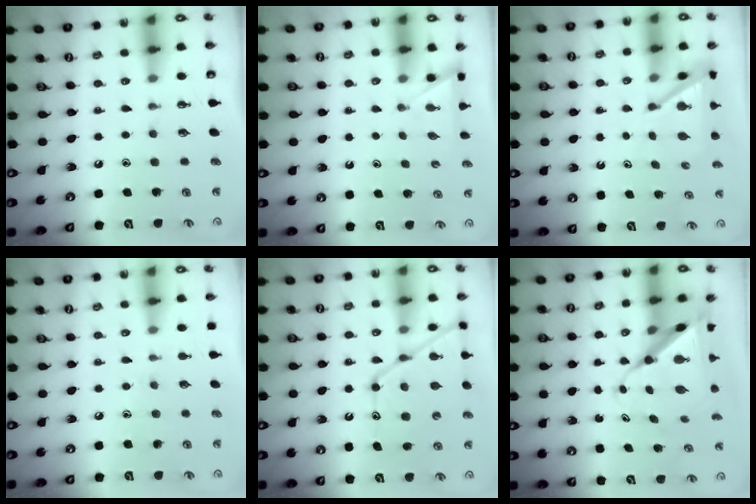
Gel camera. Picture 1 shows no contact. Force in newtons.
{"total": 2.5, "press": 2.5, "slide": 0.2}
{"total": 6.3, "press": 6.3, "slide": 0.2}
{"total": 6.0, "press": 6.0, "slide": 0.6}
{"total": 15.5, "press": 15.5, "slide": 1.4}
{"total": 10.1, "press": 10.1, "slide": 0.6}